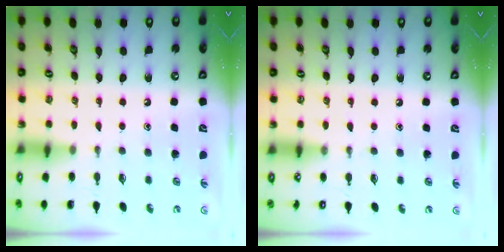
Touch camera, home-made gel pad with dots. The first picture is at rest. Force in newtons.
{"total": 3.5, "press": 3.5, "slide": 0.4}